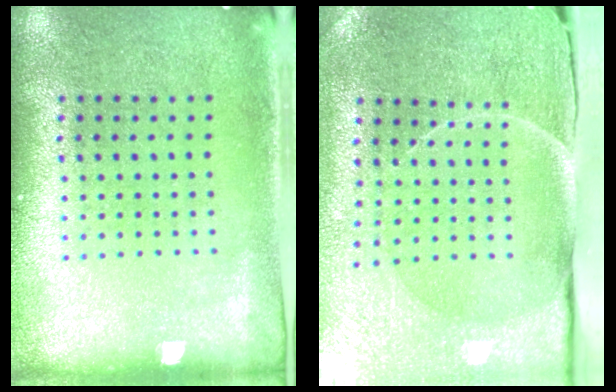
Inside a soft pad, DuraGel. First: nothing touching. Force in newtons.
{"total": 3.7, "press": 3.6, "slide": 1.1}